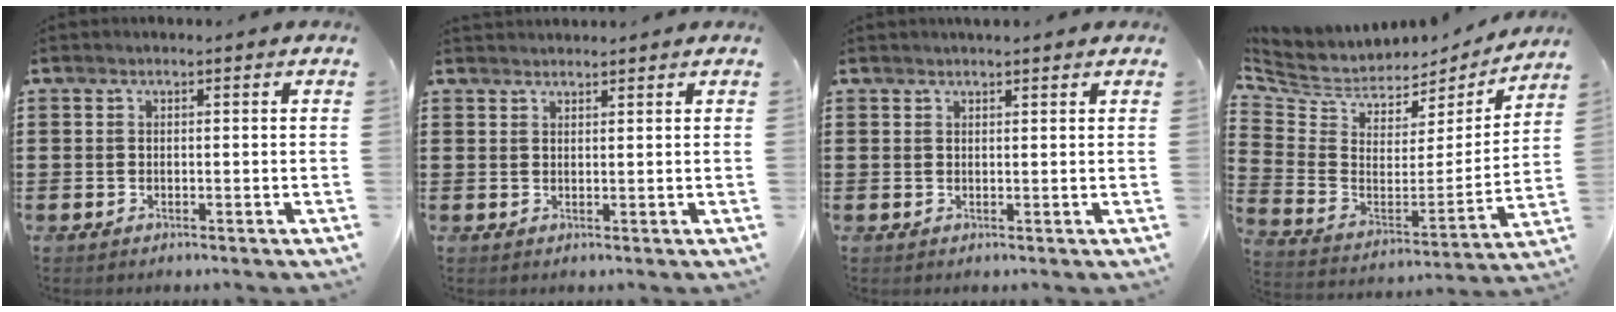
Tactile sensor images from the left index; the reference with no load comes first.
{"total": 1.4, "force": [1.4, 0.1, 0.1], "torque": [-0.004, 0.000, 0.028]}
{"total": 1.3, "force": [1.3, 0.1, 0.4], "torque": [-0.009, 0.002, 0.024]}
{"total": 4.2, "force": [3.2, 2.7, 0.5], "torque": [-0.038, -0.037, 0.056]}